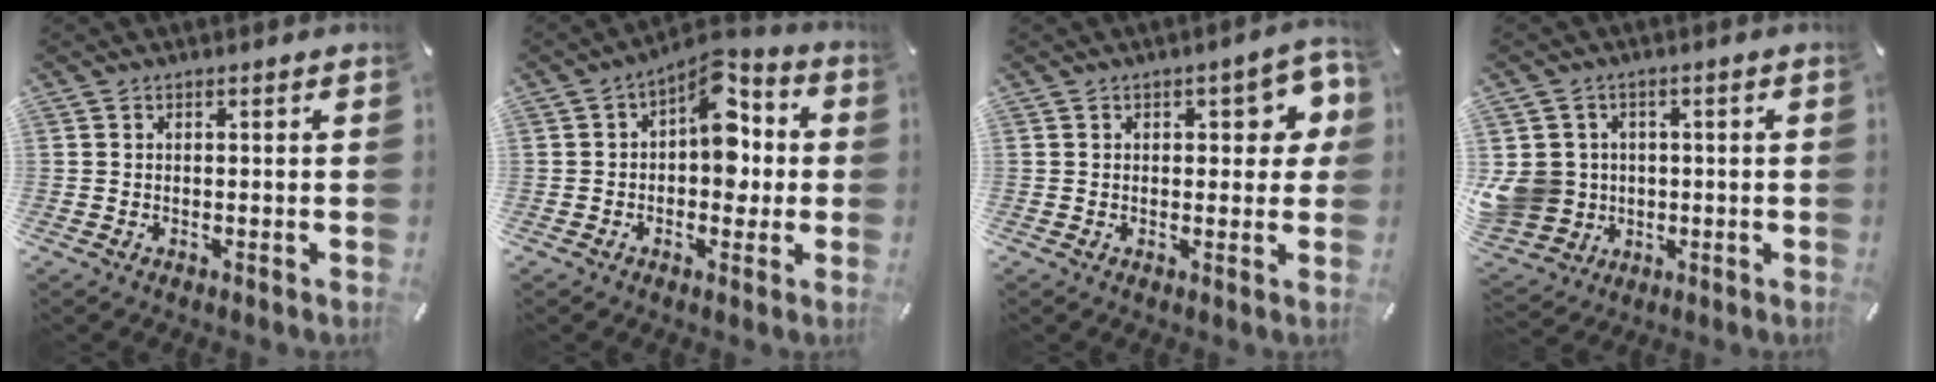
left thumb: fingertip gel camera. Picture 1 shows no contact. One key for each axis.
{"total": 11.3, "fx": 2.3, "fy": 6.9, "fz": 8.6, "tx": -0.105, "ty": -0.017, "tz": 0.038}
{"total": 7.5, "fx": 1.9, "fy": 3.5, "fz": 6.3, "tx": -0.071, "ty": -0.005, "tz": 0.023}
{"total": 9.0, "fx": 0.1, "fy": 8.7, "fz": 2.2, "tx": -0.077, "ty": 0.002, "tz": 0.007}